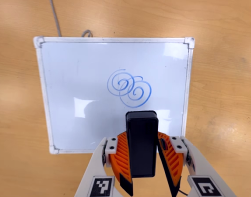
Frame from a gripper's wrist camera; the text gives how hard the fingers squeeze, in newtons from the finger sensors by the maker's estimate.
{"total": 5.7, "left": 5.5, "right": 6.0}